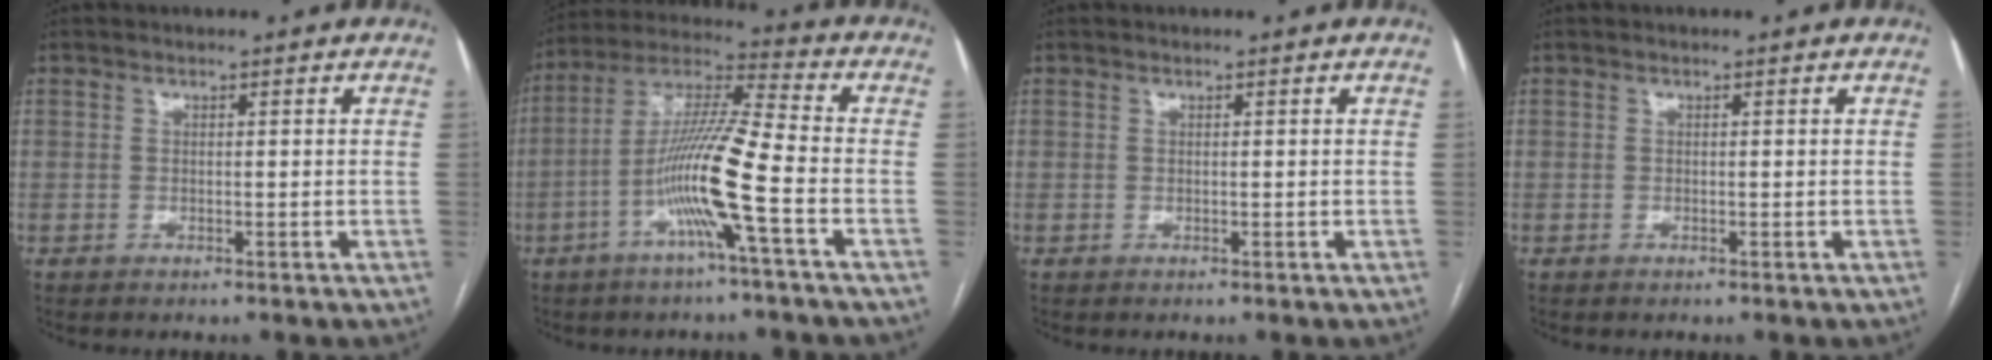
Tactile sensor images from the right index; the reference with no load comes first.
{"total": 12.9, "force": [-4.4, -0.7, 12.1], "torque": [-0.234, 0.007, -0.091]}
{"total": 0.0}
{"total": 0.0}